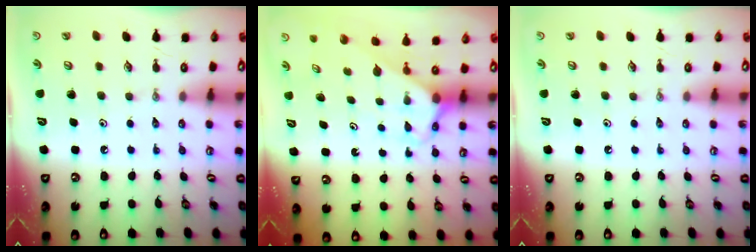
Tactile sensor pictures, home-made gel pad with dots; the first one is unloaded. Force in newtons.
{"total": 2.5, "press": 2.5, "slide": 0.2}
{"total": 0.0}